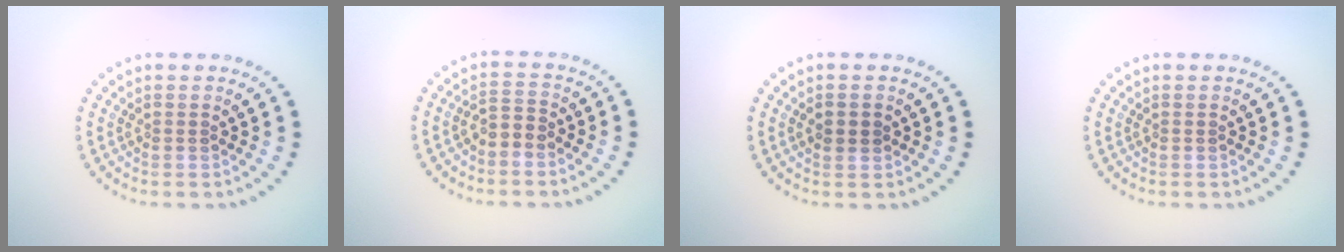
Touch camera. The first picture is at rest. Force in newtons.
{"total": 1.8, "press": 1.4, "slide": 1.1}
{"total": 1.5, "press": 1.5, "slide": 0.2}
{"total": 0.0}